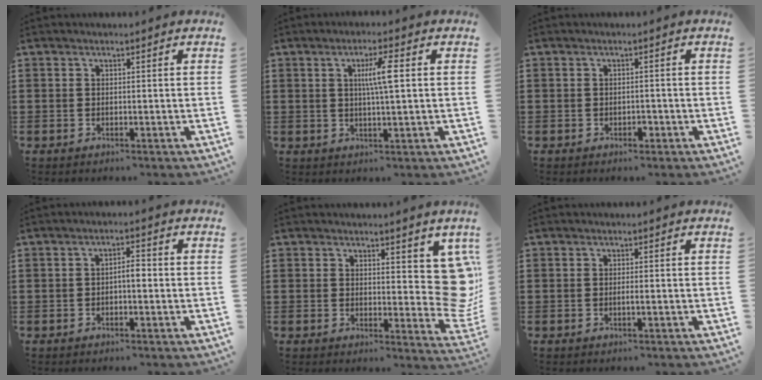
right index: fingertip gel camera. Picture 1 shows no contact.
{"total": 4.9, "force": [1.0, 0.9, 4.7], "torque": [-0.092, 0.008, 0.013]}
{"total": 1.1, "force": [-0.6, 0.6, 0.7], "torque": [-0.016, -0.002, -0.012]}
{"total": 2.2, "force": [-0.5, 0.7, 2.1], "torque": [-0.039, 0.005, -0.011]}
{"total": 7.6, "force": [3.2, 3.9, 5.6], "torque": [-0.055, -0.024, 0.057]}
{"total": 0.9, "force": [-0.3, -0.1, 0.8], "torque": [-0.015, -0.005, -0.005]}